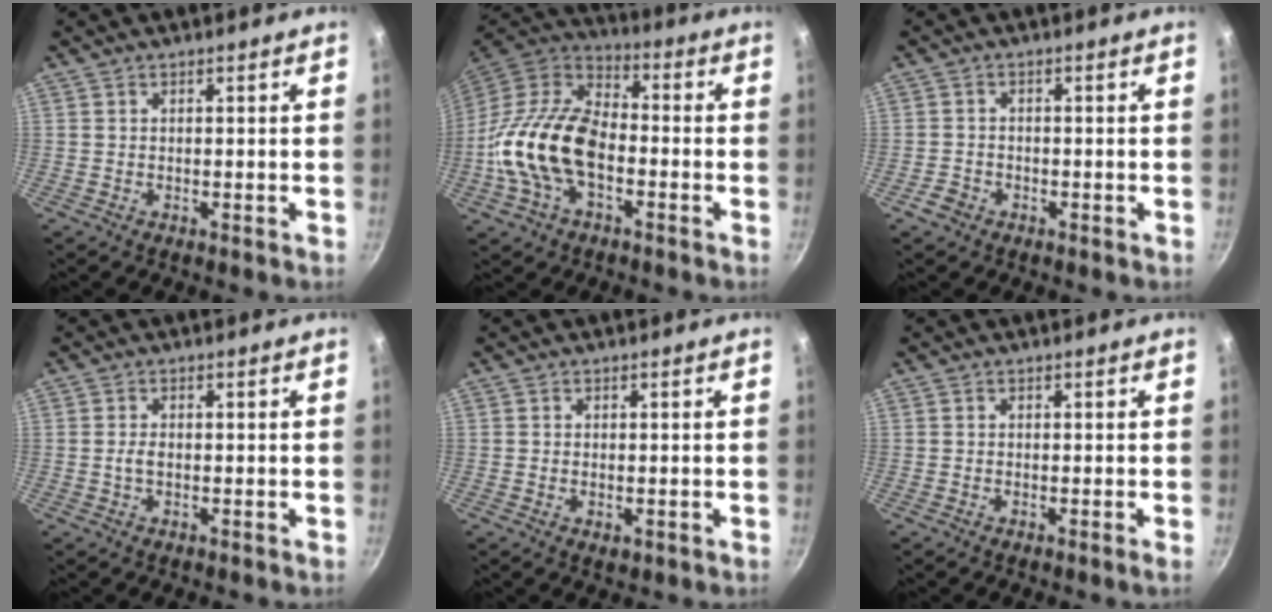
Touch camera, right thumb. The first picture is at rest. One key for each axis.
{"total": 18.2, "fx": -4.1, "fy": 10.7, "fz": 14.2, "tx": -0.248, "ty": 0.037, "tz": -0.095}
{"total": 2.7, "fx": -1.6, "fy": 2.0, "fz": 0.9, "tx": -0.015, "ty": 0.019, "tz": -0.028}
{"total": 1.6, "fx": -0.2, "fy": 0.9, "fz": 1.3, "tx": -0.028, "ty": 0.005, "tz": -0.005}
{"total": 1.9, "fx": -0.3, "fy": 1.2, "fz": 1.4, "tx": -0.022, "ty": -0.004, "tz": -0.004}
{"total": 0.5, "fx": -0.2, "fy": -0.1, "fz": 0.5, "tx": -0.009, "ty": -0.001, "tz": -0.008}